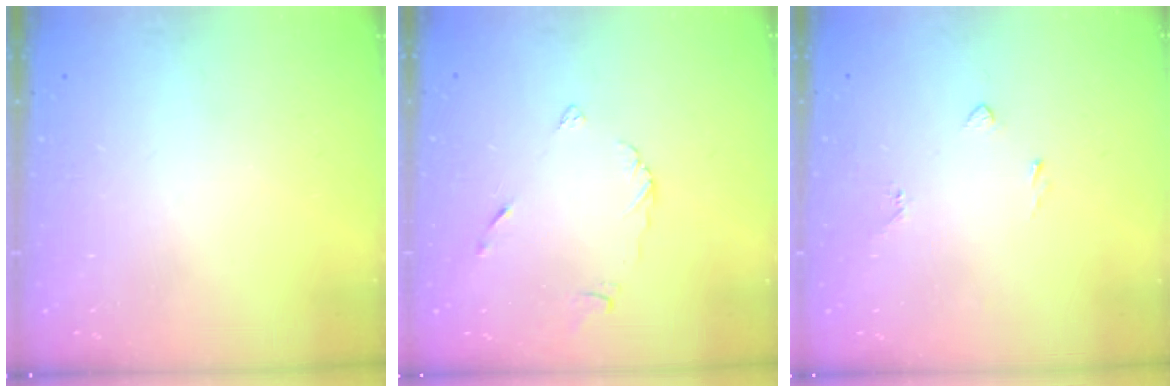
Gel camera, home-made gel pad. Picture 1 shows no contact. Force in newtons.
{"total": 3.8, "press": 3.8, "slide": 0.5}
{"total": 2.3, "press": 2.2, "slide": 0.6}